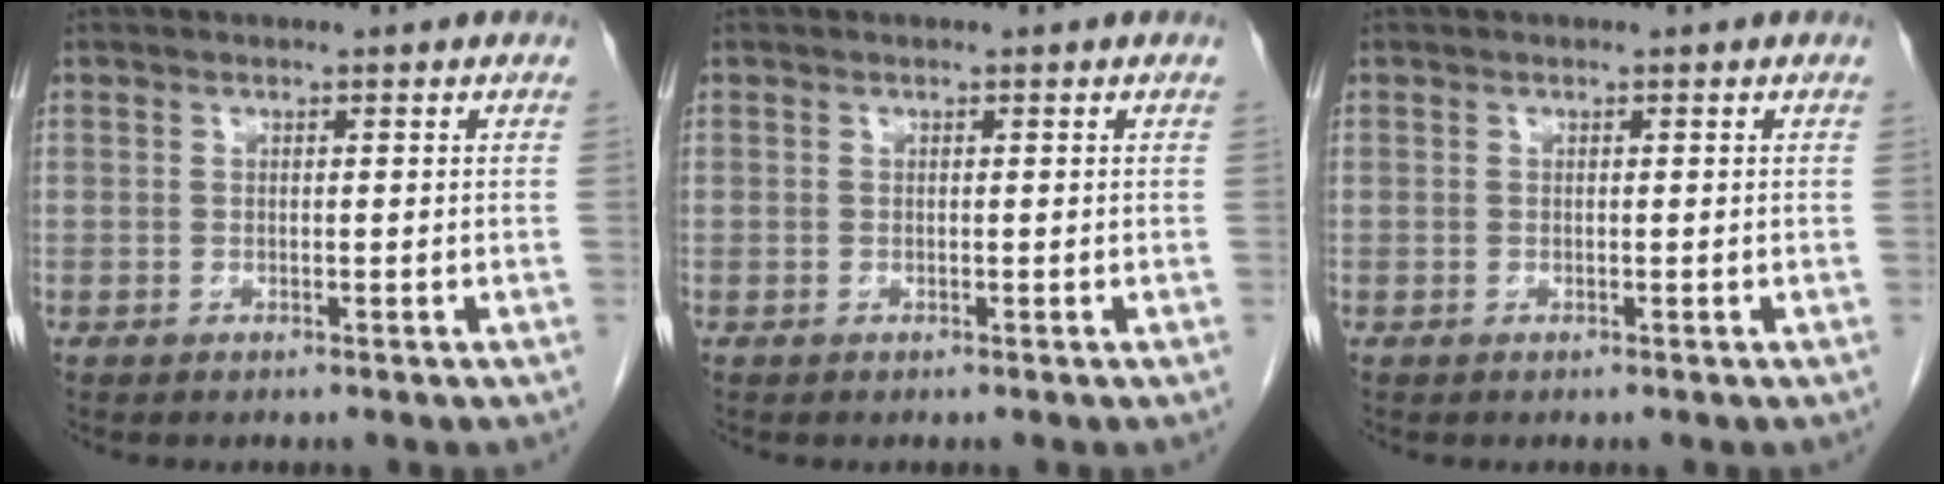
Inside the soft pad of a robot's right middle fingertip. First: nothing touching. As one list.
[{"total": 0.0}, {"total": 0.0}]